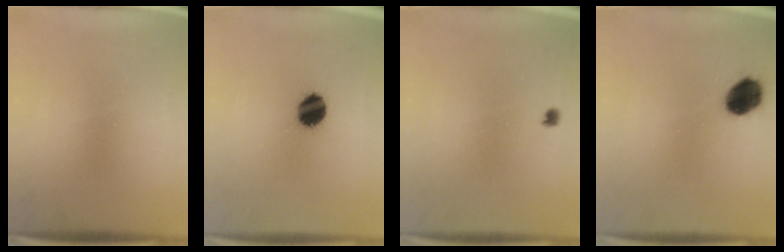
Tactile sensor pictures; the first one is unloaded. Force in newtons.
{"total": 8.6}
{"total": 1.0}
{"total": 8.5}